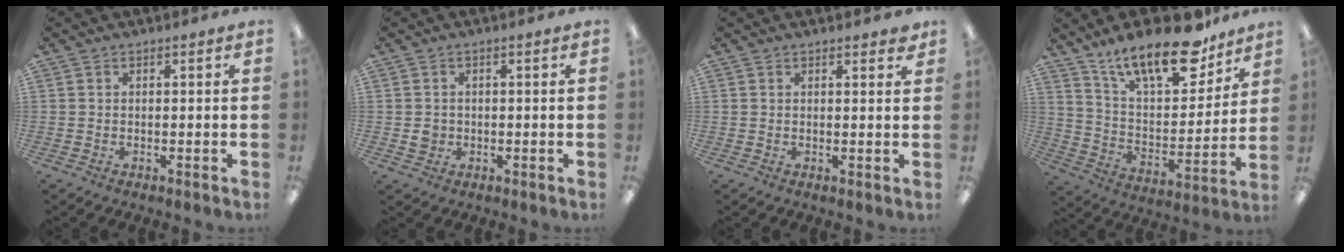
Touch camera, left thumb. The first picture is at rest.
{"total": 2.2, "force": [-0.1, 2.1, 0.7], "torque": [-0.007, 0.001, -0.006]}
{"total": 1.6, "force": [1.4, 0.4, 0.7], "torque": [0.001, -0.006, 0.022]}
{"total": 20.8, "force": [15.2, 7.7, 12.0], "torque": [-0.200, -0.091, 0.261]}